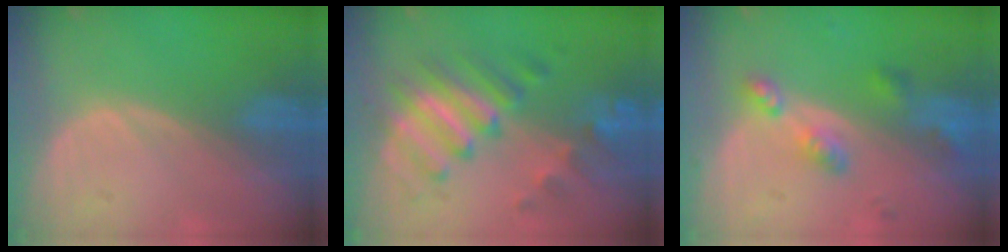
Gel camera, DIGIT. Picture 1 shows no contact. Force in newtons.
{"total": 8.0, "press": 8.0, "slide": 0.2}
{"total": 5.3, "press": 4.8, "slide": 2.2}